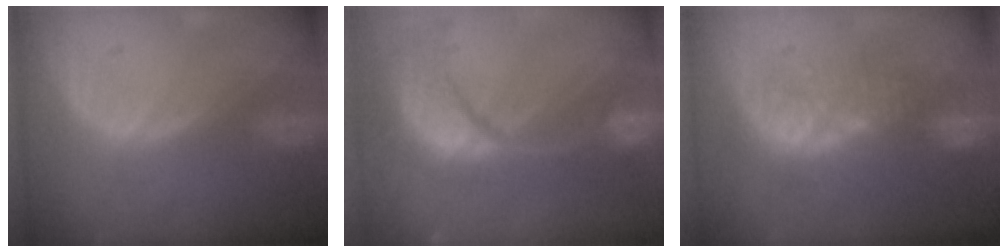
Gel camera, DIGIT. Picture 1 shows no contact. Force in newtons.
{"total": 14.0, "press": 11.1, "slide": 8.4}
{"total": 9.4, "press": 9.0, "slide": 2.7}